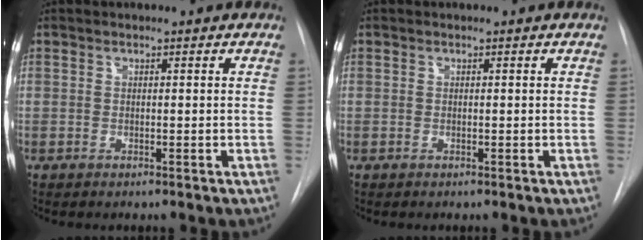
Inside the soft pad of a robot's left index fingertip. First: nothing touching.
{"total": 0.0}